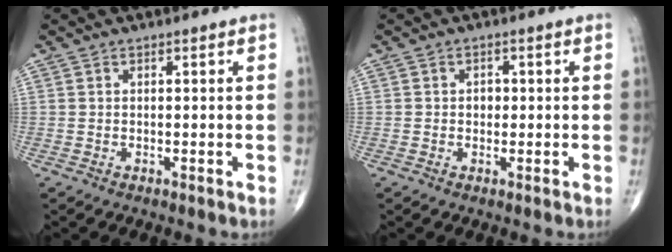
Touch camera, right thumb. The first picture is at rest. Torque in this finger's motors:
{"motor_torque": [-0.21, -0.02, 0.45, 0.05, 0.07]}